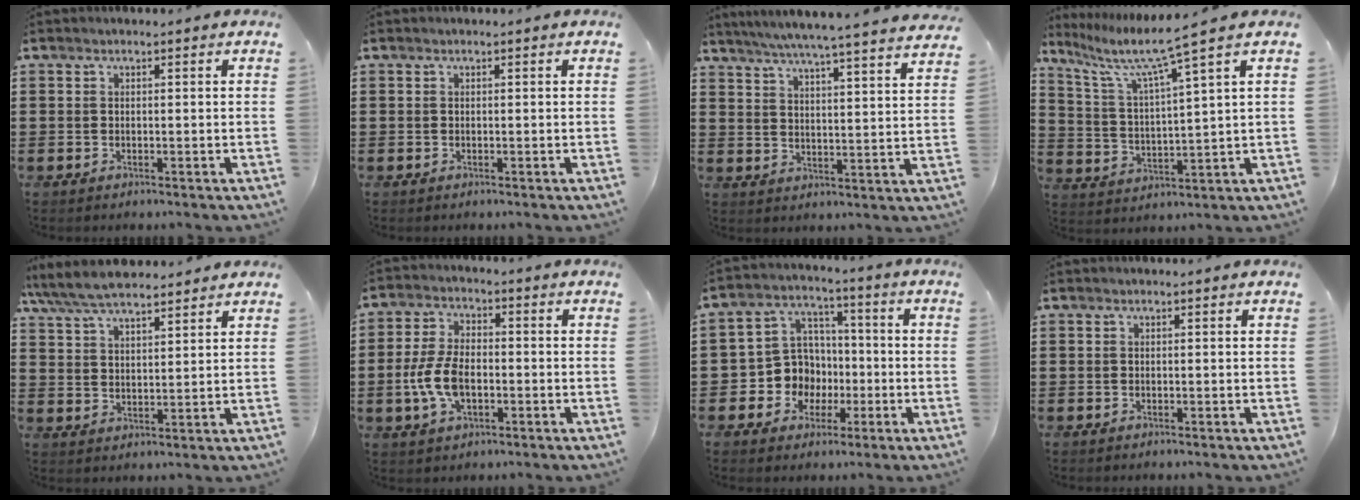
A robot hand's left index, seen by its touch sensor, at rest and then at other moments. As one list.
[{"total": 0.0}, {"total": 5.6, "force": [5.1, -0.9, 2.2], "torque": [-0.063, -0.039, 0.083]}, {"total": 4.3, "force": [3.2, -0.1, 2.8], "torque": [-0.076, -0.024, 0.046]}, {"total": 7.0, "force": [6.3, 1.5, 2.6], "torque": [-0.071, -0.016, 0.118]}, {"total": 7.5, "force": [-1.7, 4.0, 6.1], "torque": [-0.147, -0.001, -0.038]}, {"total": 8.7, "force": [-1.3, 8.3, 2.1], "torque": [-0.090, 0.006, -0.021]}, {"total": 0.0}]